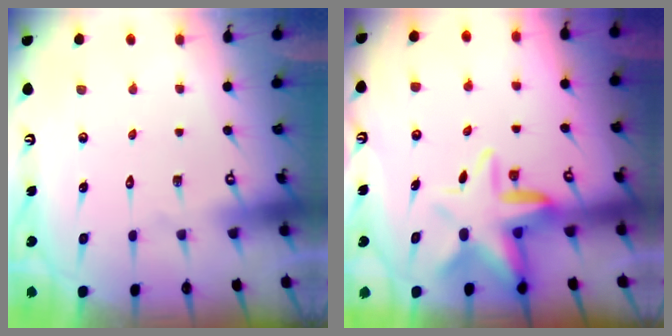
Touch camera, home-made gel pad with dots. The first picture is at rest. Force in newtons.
{"total": 7.6, "press": 7.3, "slide": 2.0}